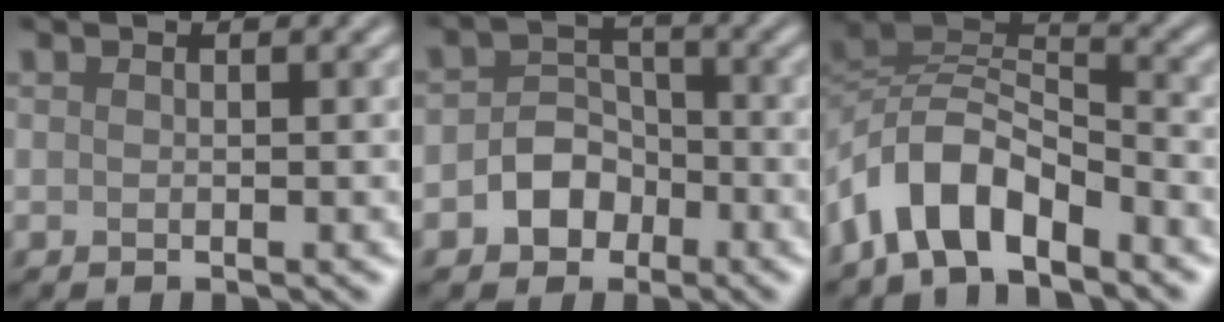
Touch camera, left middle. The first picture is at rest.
{"total": 3.5, "force": [-1.5, 2.8, 1.5], "torque": [-0.013, 0.008, -0.027]}
{"total": 6.7, "force": [-4.4, 3.0, 4.1], "torque": [-0.068, 0.006, -0.091]}